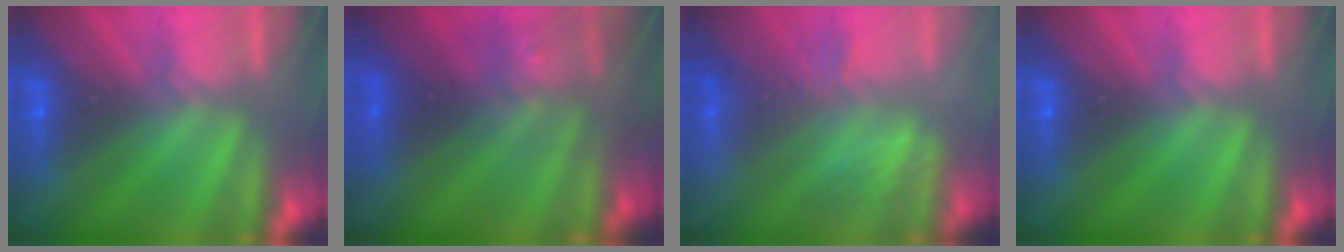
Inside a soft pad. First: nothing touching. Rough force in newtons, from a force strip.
{"total": 2.8}
{"total": 2.8}
{"total": 0.0}